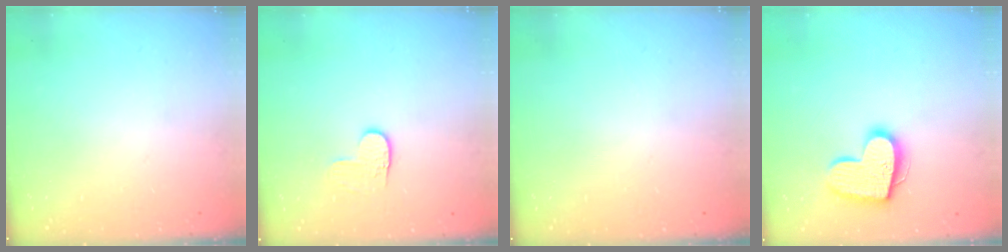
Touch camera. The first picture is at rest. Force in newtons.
{"total": 3.6, "press": 3.6, "slide": 0.4}
{"total": 0.6, "press": 0.6, "slide": 0.2}
{"total": 14.8, "press": 14.8, "slide": 1.0}